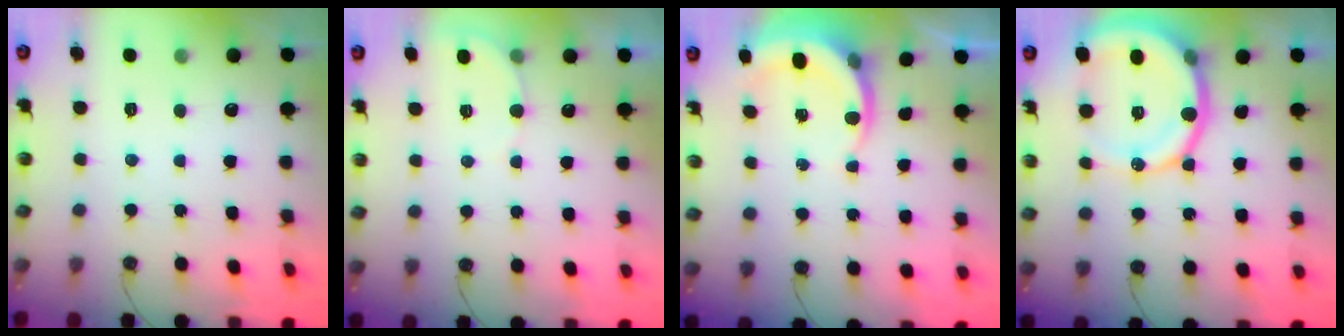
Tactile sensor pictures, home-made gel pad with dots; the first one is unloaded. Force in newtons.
{"total": 4.5, "press": 4.4, "slide": 0.9}
{"total": 4.9, "press": 4.9, "slide": 0.1}
{"total": 17.5, "press": 17.3, "slide": 3.2}